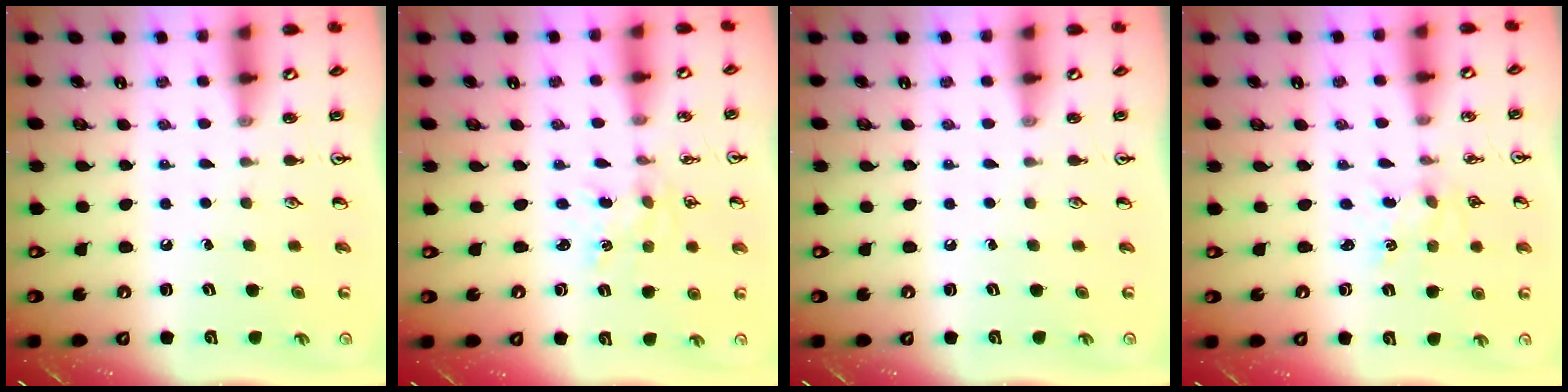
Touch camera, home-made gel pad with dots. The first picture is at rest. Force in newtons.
{"total": 0.0}
{"total": 0.0}
{"total": 0.7, "press": 0.7, "slide": 0.1}